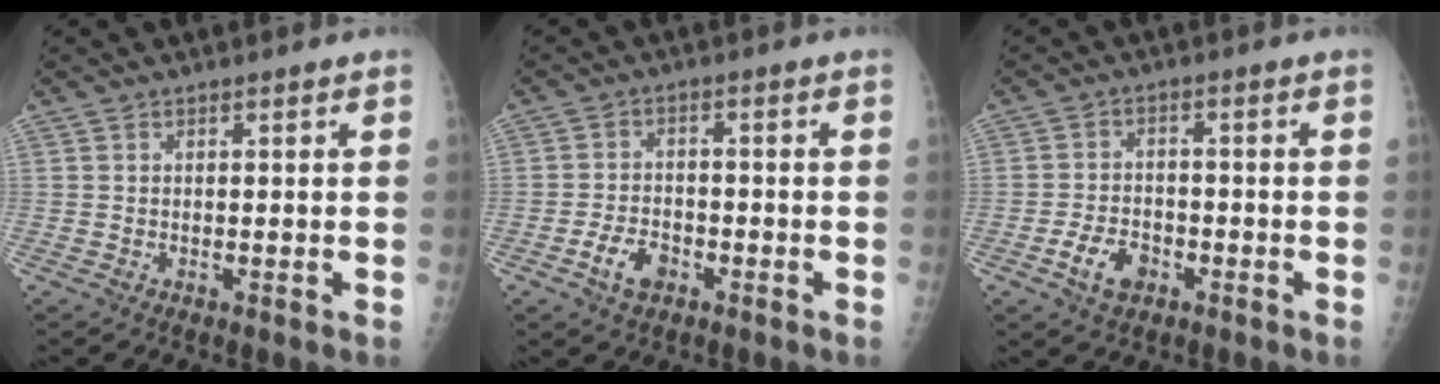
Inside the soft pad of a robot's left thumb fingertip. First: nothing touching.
{"total": 5.3, "force": [-2.6, 3.4, 3.1], "torque": [-0.048, 0.017, -0.045]}
{"total": 5.9, "force": [-2.8, 3.9, 3.4], "torque": [-0.052, 0.017, -0.047]}